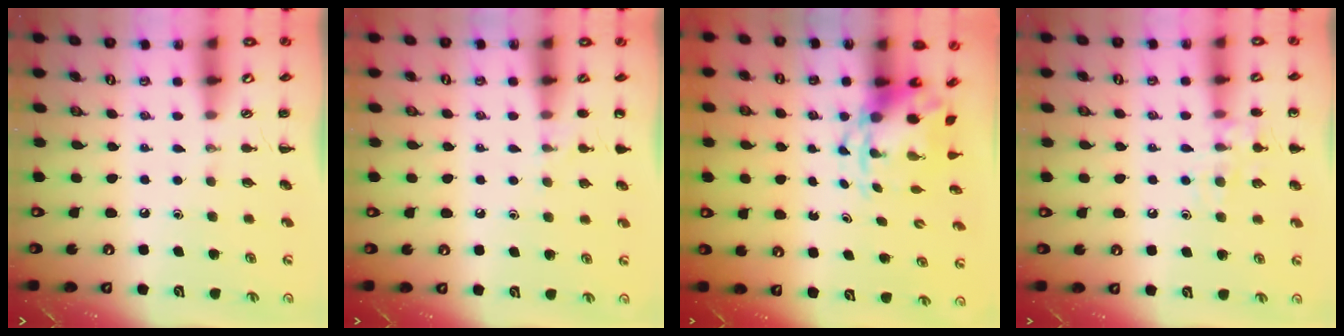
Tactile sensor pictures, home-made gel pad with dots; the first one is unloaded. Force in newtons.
{"total": 5.6, "press": 5.2, "slide": 1.9}
{"total": 3.7, "press": 3.6, "slide": 0.9}
{"total": 10.1, "press": 10.0, "slide": 1.5}